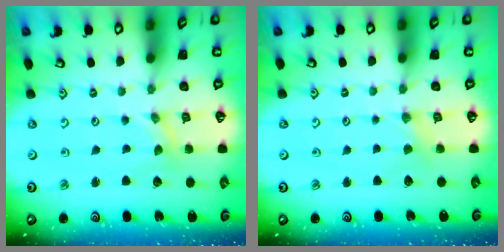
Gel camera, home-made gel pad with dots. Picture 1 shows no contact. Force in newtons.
{"total": 2.2, "press": 2.2, "slide": 0.4}